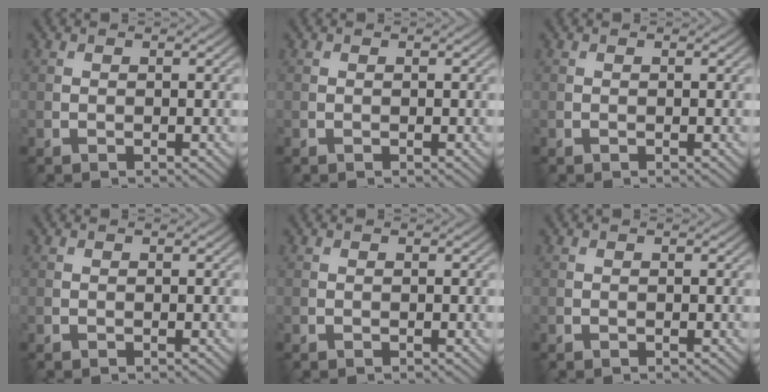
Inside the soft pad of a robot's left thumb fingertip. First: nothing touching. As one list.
[{"total": 0.0}, {"total": 0.0}, {"total": 0.0}, {"total": 0.0}, {"total": 0.0}]